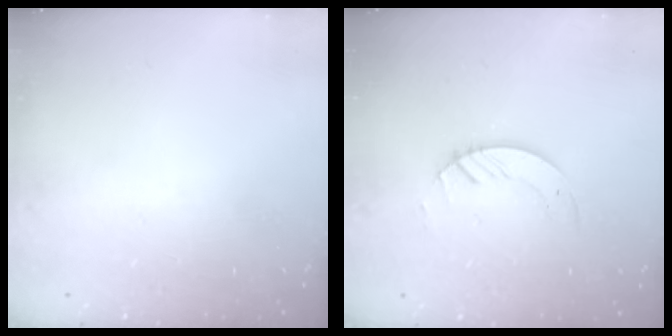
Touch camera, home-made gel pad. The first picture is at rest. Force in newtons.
{"total": 2.6, "press": 2.6, "slide": 0.3}